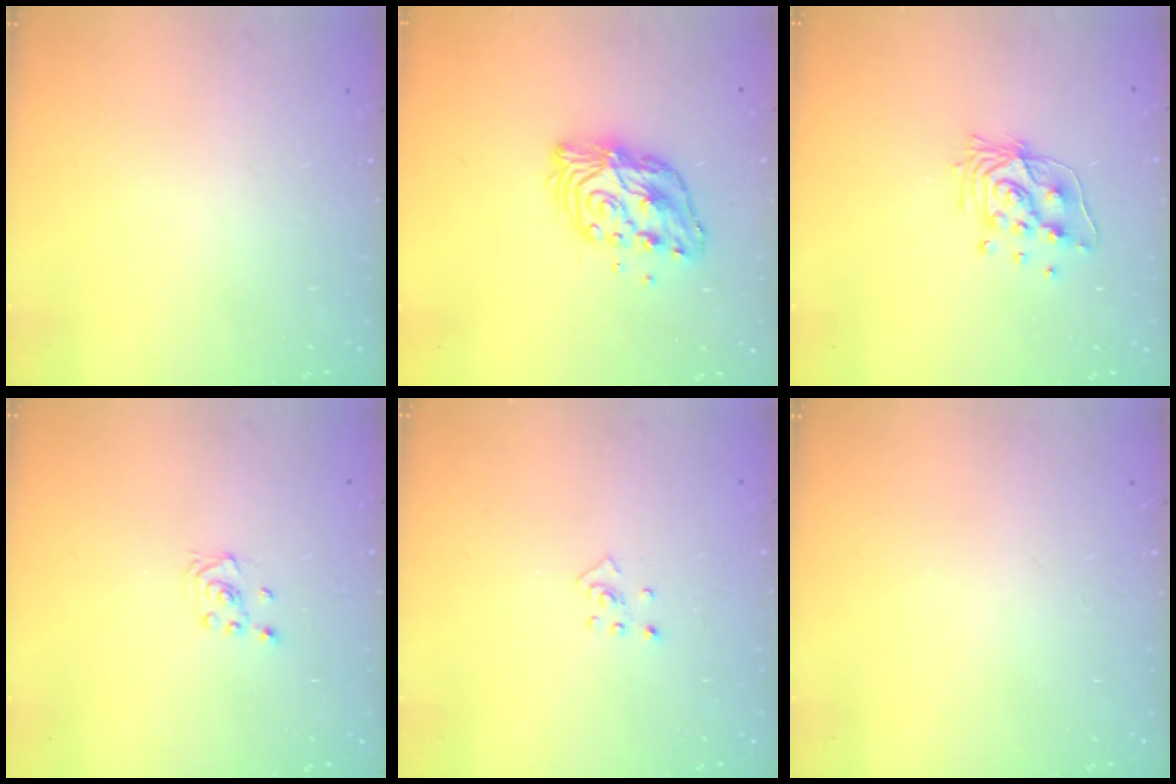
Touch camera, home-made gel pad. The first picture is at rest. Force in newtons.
{"total": 11.1, "press": 11.1, "slide": 0.9}
{"total": 10.7, "press": 10.5, "slide": 1.7}
{"total": 2.0, "press": 1.8, "slide": 0.8}
{"total": 3.3, "press": 3.2, "slide": 0.7}
{"total": 0.0}